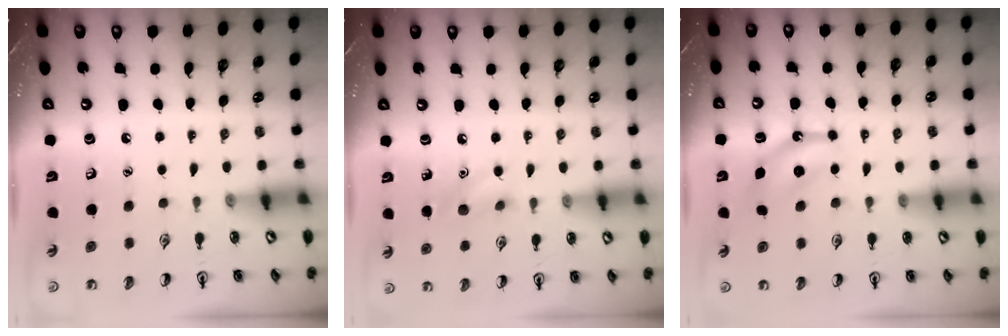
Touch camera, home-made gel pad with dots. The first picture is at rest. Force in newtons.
{"total": 6.9, "press": 6.6, "slide": 2.0}
{"total": 5.3, "press": 5.3, "slide": 0.7}